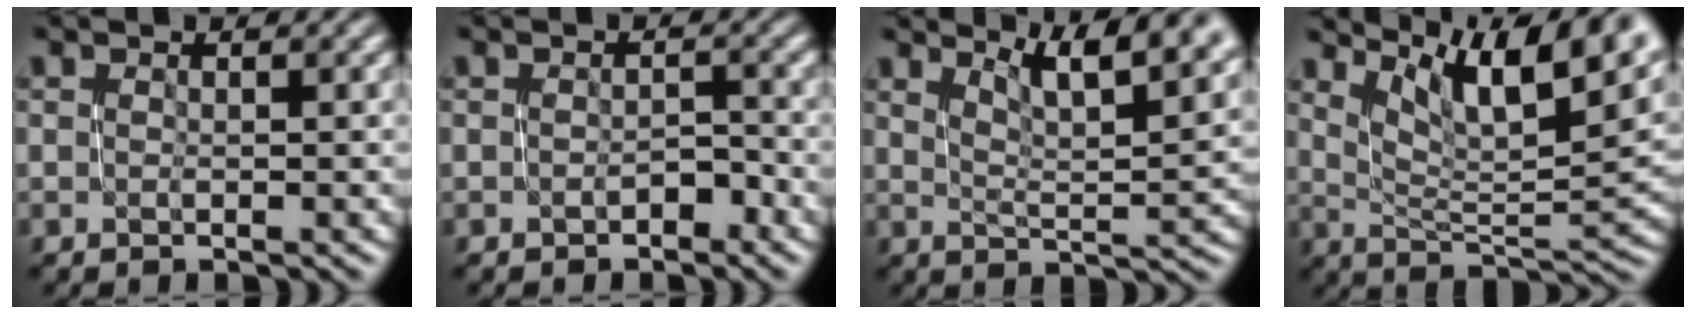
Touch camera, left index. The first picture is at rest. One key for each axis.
{"total": 0.8, "fx": -0.6, "fy": 0.2, "fz": 0.4, "tx": -0.006, "ty": 0.002, "tz": -0.010}
{"total": 8.8, "fx": 5.8, "fy": 2.3, "fz": 6.2, "tx": -0.069, "ty": 0.012, "tz": 0.081}
{"total": 10.8, "fx": 7.1, "fy": 2.9, "fz": 7.5, "tx": -0.116, "ty": 0.007, "tz": 0.124}